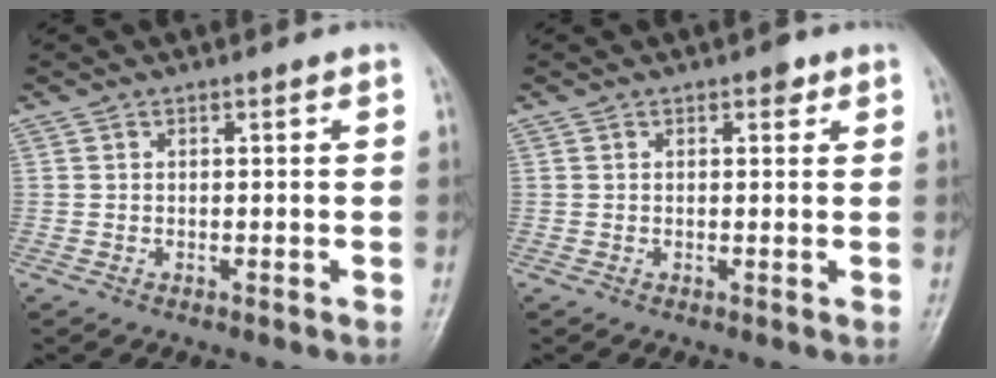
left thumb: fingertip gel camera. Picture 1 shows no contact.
{"total": 1.7, "force": [0.9, 1.0, 1.0], "torque": [-0.002, -0.001, 0.008]}